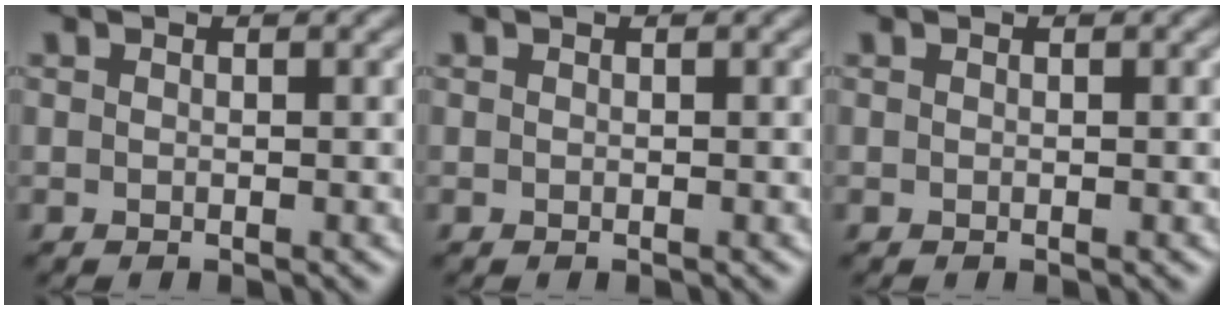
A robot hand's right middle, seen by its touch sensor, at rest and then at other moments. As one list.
[{"total": 0.0}, {"total": 0.0}]